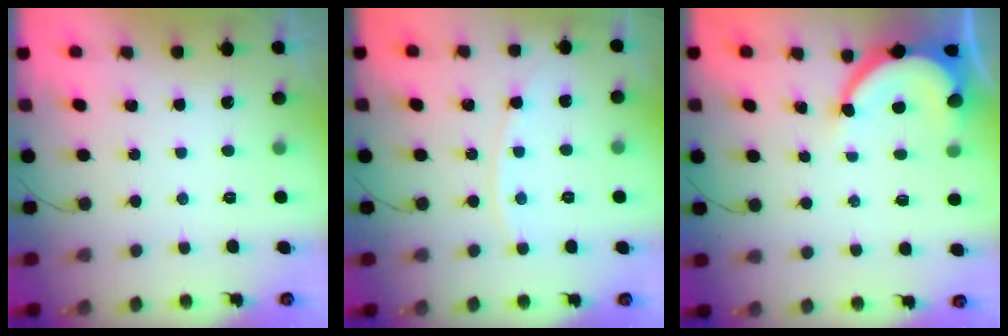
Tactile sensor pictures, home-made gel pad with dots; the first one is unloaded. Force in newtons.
{"total": 5.4, "press": 5.4, "slide": 0.4}
{"total": 7.8, "press": 7.8, "slide": 0.6}